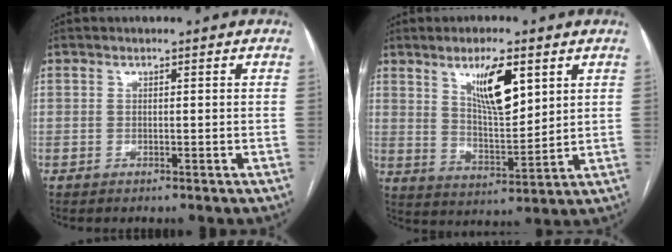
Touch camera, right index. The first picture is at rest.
{"total": 9.7, "force": [4.7, 2.4, 8.1], "torque": [-0.146, -0.004, 0.090]}